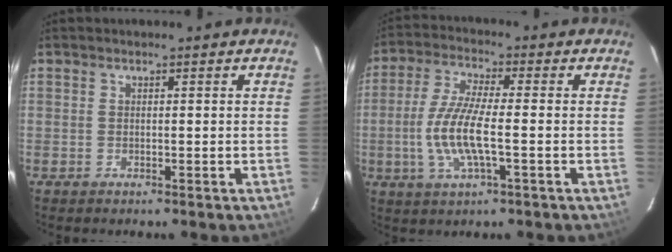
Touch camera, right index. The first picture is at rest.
{"total": 10.0, "force": [-2.1, 2.3, 9.5], "torque": [-0.198, -0.005, -0.043]}